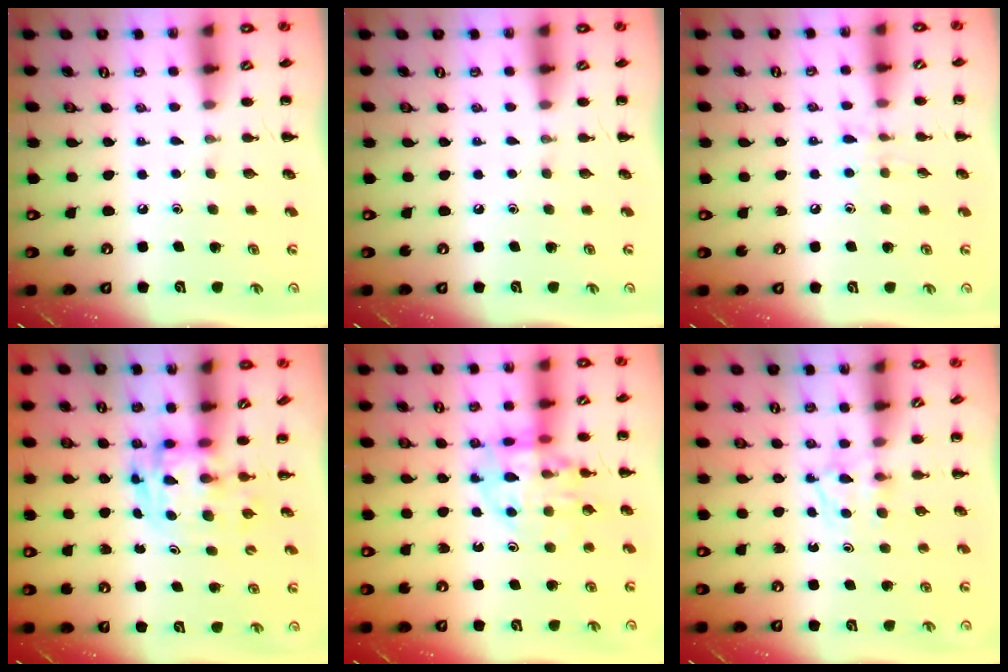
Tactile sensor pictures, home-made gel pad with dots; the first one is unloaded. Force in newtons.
{"total": 0.0}
{"total": 7.0, "press": 6.8, "slide": 1.9}
{"total": 3.5, "press": 3.4, "slide": 0.6}
{"total": 12.6, "press": 12.5, "slide": 2.2}
{"total": 3.3, "press": 3.1, "slide": 1.2}